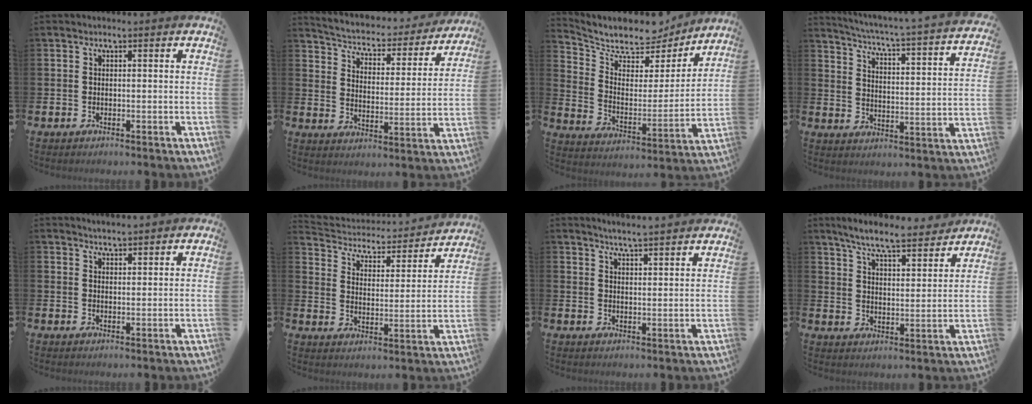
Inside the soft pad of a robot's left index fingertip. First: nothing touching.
{"total": 4.5, "force": [4.1, 1.5, 1.1], "torque": [-0.049, -0.035, 0.063]}
{"total": 8.8, "force": [8.0, 3.1, 1.9], "torque": [-0.078, -0.065, 0.137]}
{"total": 3.6, "force": [3.2, -0.3, 1.6], "torque": [-0.053, -0.041, 0.044]}
{"total": 2.7, "force": [2.7, 0.2, -0.1], "torque": [-0.003, -0.009, 0.051]}
{"total": 4.6, "force": [4.1, 2.0, 1.1], "torque": [-0.051, -0.034, 0.061]}
{"total": 4.3, "force": [4.3, -0.7, 0.2], "torque": [-0.013, -0.027, 0.075]}
{"total": 7.5, "force": [7.0, 0.7, 2.7], "torque": [-0.074, -0.043, 0.120]}